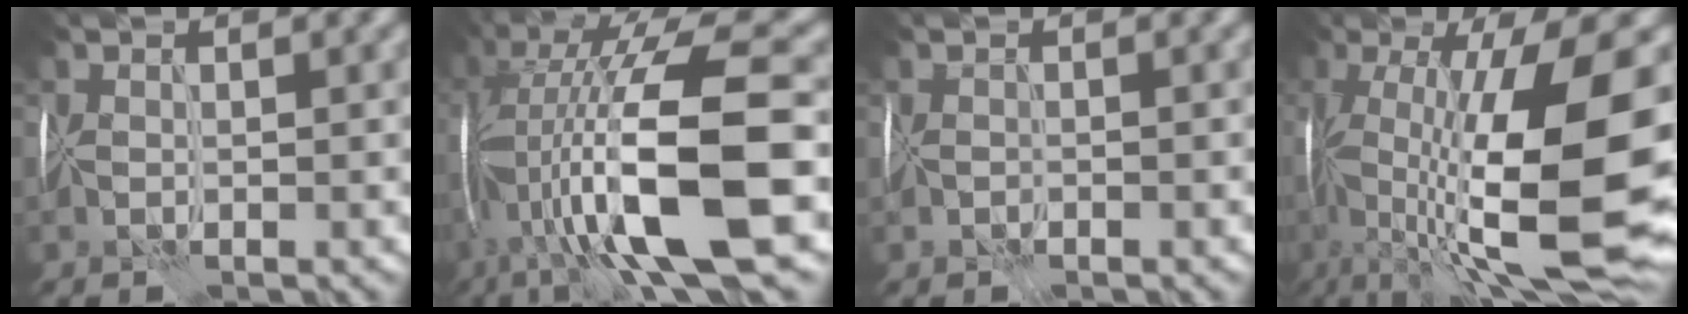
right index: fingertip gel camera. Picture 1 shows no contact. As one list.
[{"total": 14.7, "force": [-2.0, 4.2, 13.9], "torque": [-0.244, 0.024, -0.028]}, {"total": 0.7, "force": [-0.6, 0.1, -0.3], "torque": [0.003, 0.002, -0.011]}, {"total": 16.4, "force": [-1.3, 5.6, 15.3], "torque": [-0.271, 0.011, -0.016]}]